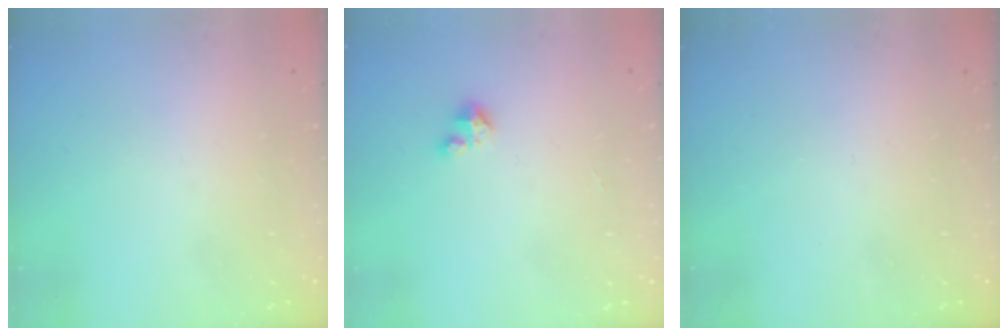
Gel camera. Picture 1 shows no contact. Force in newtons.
{"total": 1.5, "press": 1.5, "slide": 0.2}
{"total": 0.0}